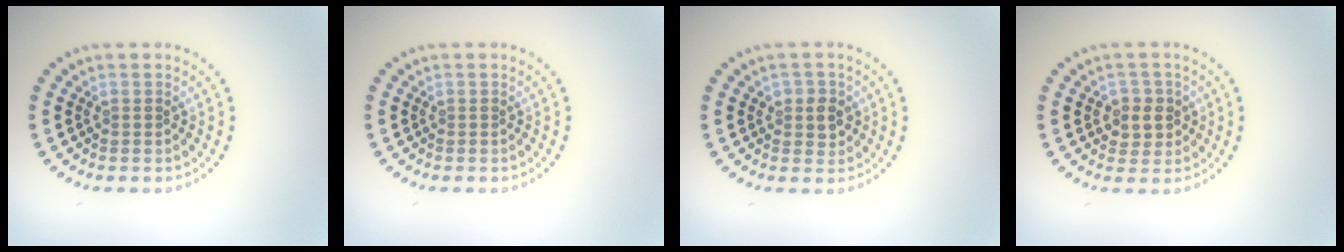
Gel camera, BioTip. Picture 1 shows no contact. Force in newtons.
{"total": 0.0}
{"total": 2.0, "press": 1.8, "slide": 0.7}
{"total": 2.4, "press": 2.2, "slide": 0.7}